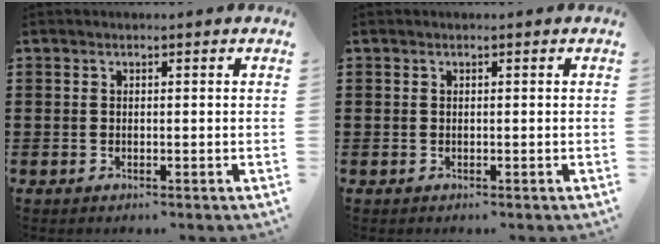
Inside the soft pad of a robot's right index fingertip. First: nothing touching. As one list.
[{"total": 0.0}]